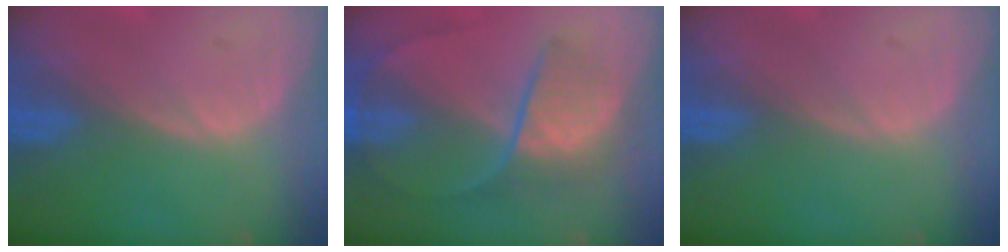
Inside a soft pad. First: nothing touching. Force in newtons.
{"total": 7.6, "press": 7.0, "slide": 2.9}
{"total": 0.0}